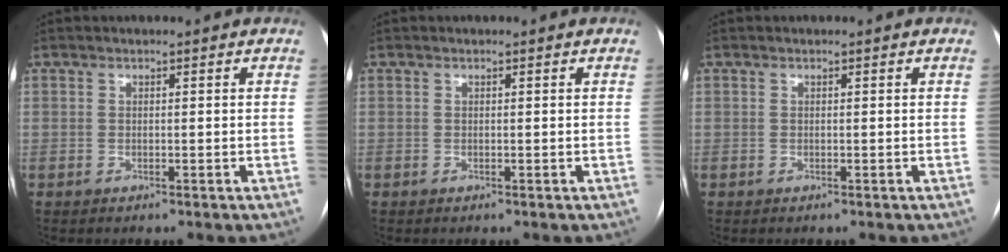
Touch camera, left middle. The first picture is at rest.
{"total": 0.0}
{"total": 0.0}